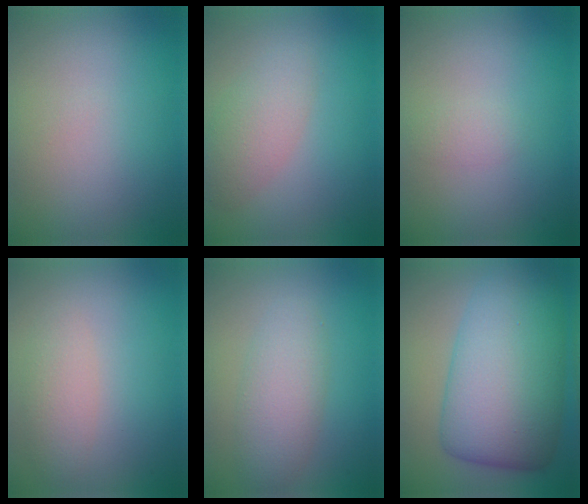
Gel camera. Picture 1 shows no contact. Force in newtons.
{"total": 3.0, "press": 3.0, "slide": 0.1}
{"total": 1.1, "press": 1.1, "slide": 0.0}
{"total": 2.1, "press": 2.1, "slide": 0.1}
{"total": 3.7, "press": 3.7, "slide": 0.0}
{"total": 12.0, "press": 12.0, "slide": 0.1}